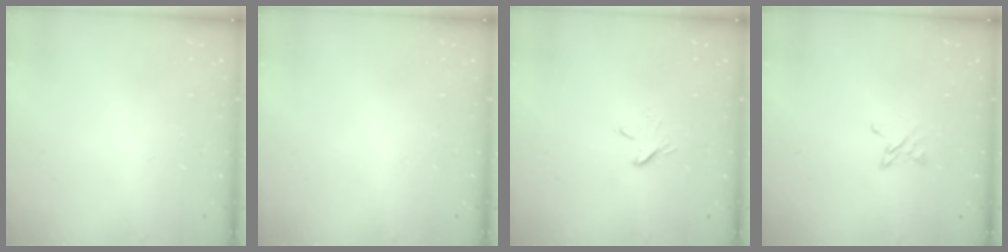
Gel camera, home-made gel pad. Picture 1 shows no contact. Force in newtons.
{"total": 0.0}
{"total": 3.4, "press": 3.4, "slide": 0.3}
{"total": 3.4, "press": 3.4, "slide": 0.4}